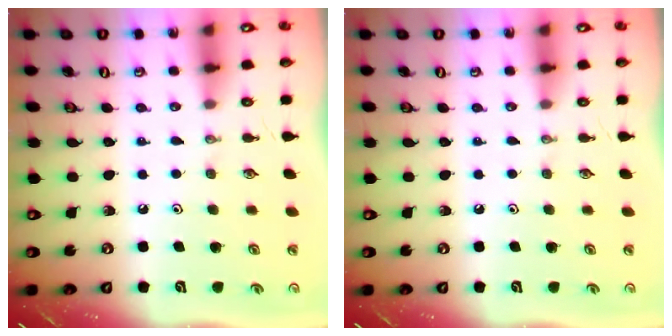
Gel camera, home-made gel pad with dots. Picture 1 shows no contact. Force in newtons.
{"total": 0.0}